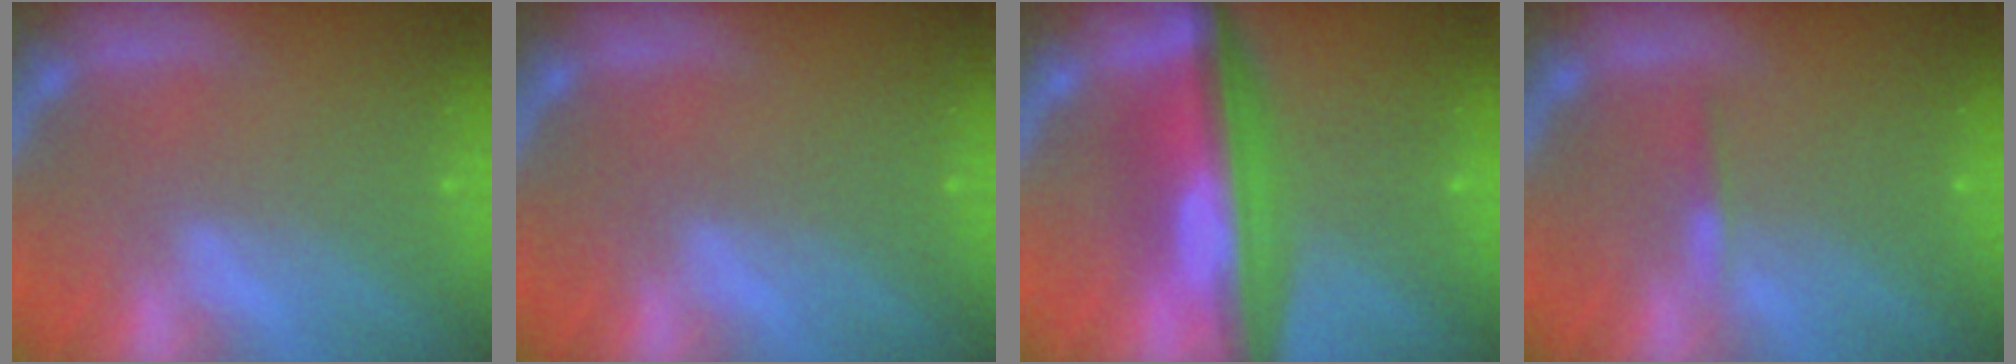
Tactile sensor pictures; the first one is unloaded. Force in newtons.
{"total": 0.0}
{"total": 10.1}
{"total": 0.9}